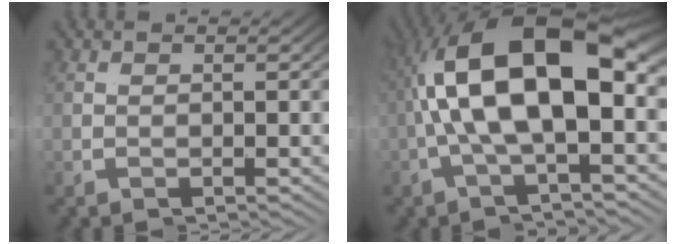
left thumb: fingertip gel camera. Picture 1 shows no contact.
{"total": 14.7, "force": [0.6, 7.3, 12.8], "torque": [-0.266, 0.005, 0.001]}